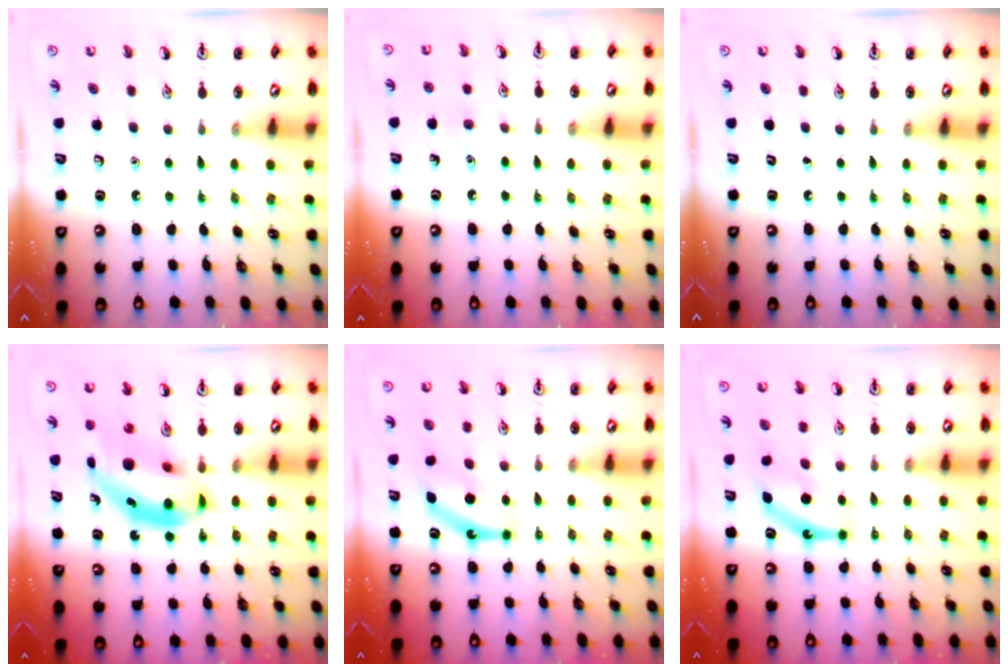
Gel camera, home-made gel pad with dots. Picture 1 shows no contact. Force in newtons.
{"total": 6.1, "press": 5.9, "slide": 1.9}
{"total": 0.0}
{"total": 12.5, "press": 11.9, "slide": 3.7}
{"total": 6.8, "press": 6.7, "slide": 1.1}
{"total": 6.8, "press": 6.7, "slide": 1.1}